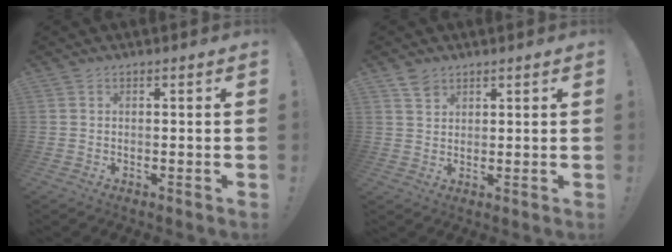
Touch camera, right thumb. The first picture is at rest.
{"total": 3.3, "force": [2.6, 1.9, 0.7], "torque": [-0.004, -0.015, 0.048]}